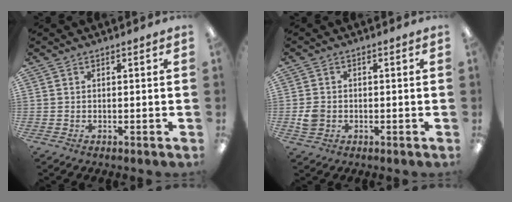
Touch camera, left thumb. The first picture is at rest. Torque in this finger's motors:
{"motor_torque": [-0.25, 0.34, -0.16, 0.08, 0.03]}